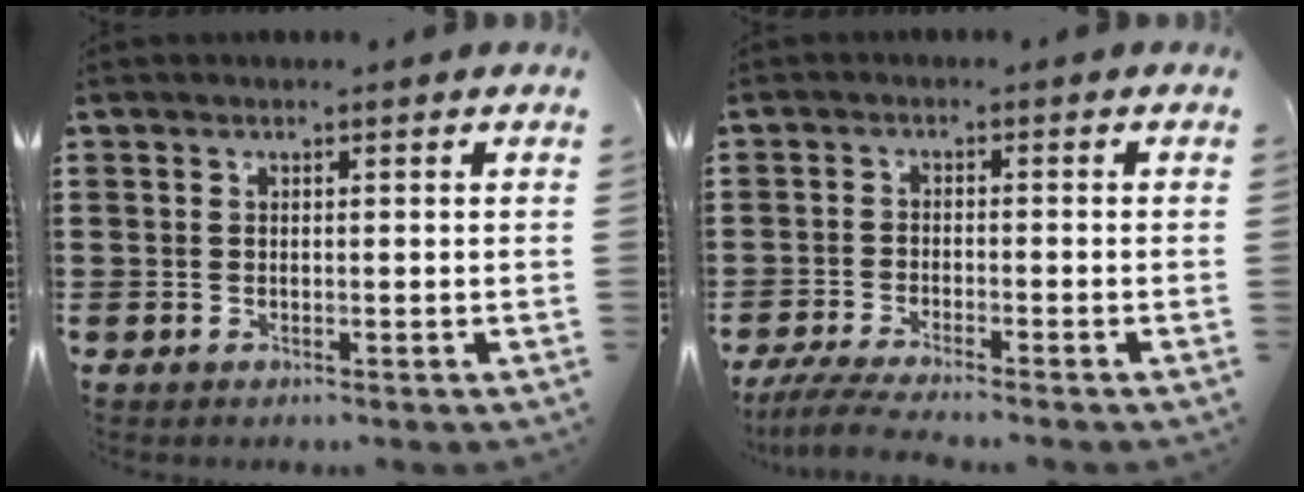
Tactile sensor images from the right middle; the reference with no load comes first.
{"total": 3.7, "force": [-3.2, 0.1, 1.8], "torque": [-0.051, -0.015, -0.067]}